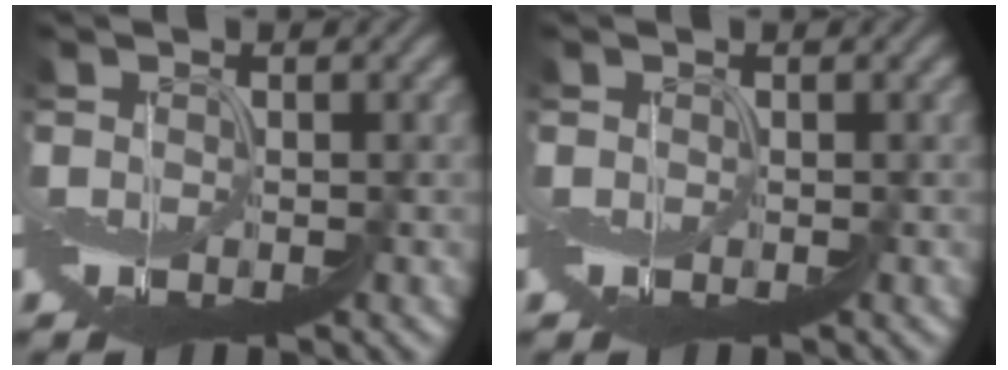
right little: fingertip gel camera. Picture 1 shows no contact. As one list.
[{"total": 0.0}]